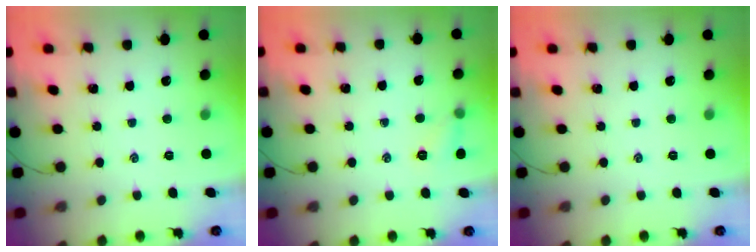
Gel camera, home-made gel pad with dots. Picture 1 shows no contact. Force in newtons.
{"total": 5.8, "press": 5.6, "slide": 1.7}
{"total": 0.0}